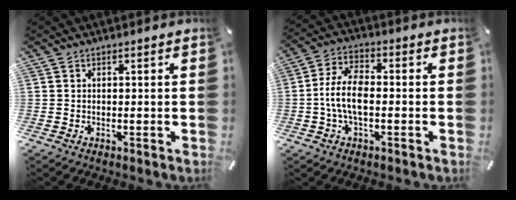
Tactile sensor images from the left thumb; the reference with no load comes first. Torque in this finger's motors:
{"motor_torque": [0.20, 0.36, 0.39, -0.25, 0.25]}